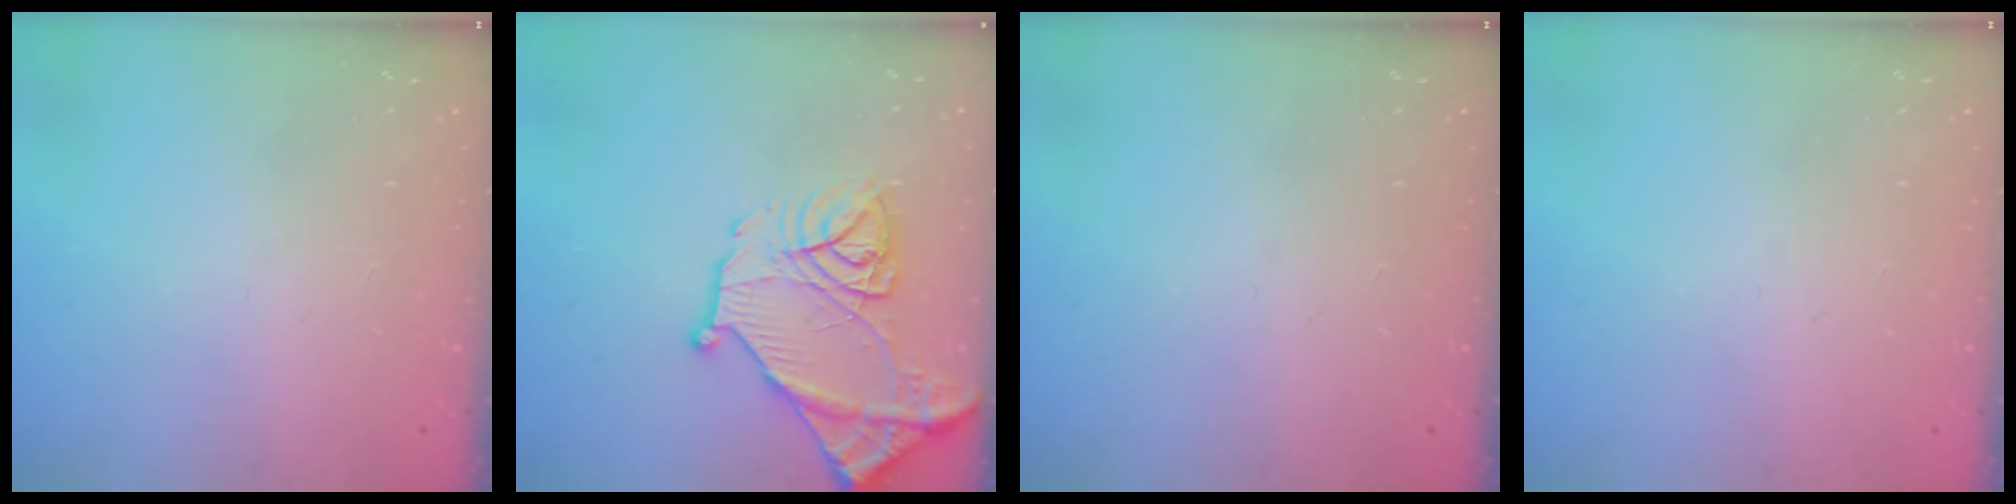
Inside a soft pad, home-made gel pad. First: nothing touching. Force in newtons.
{"total": 17.5, "press": 17.4, "slide": 1.9}
{"total": 0.0}
{"total": 0.0}